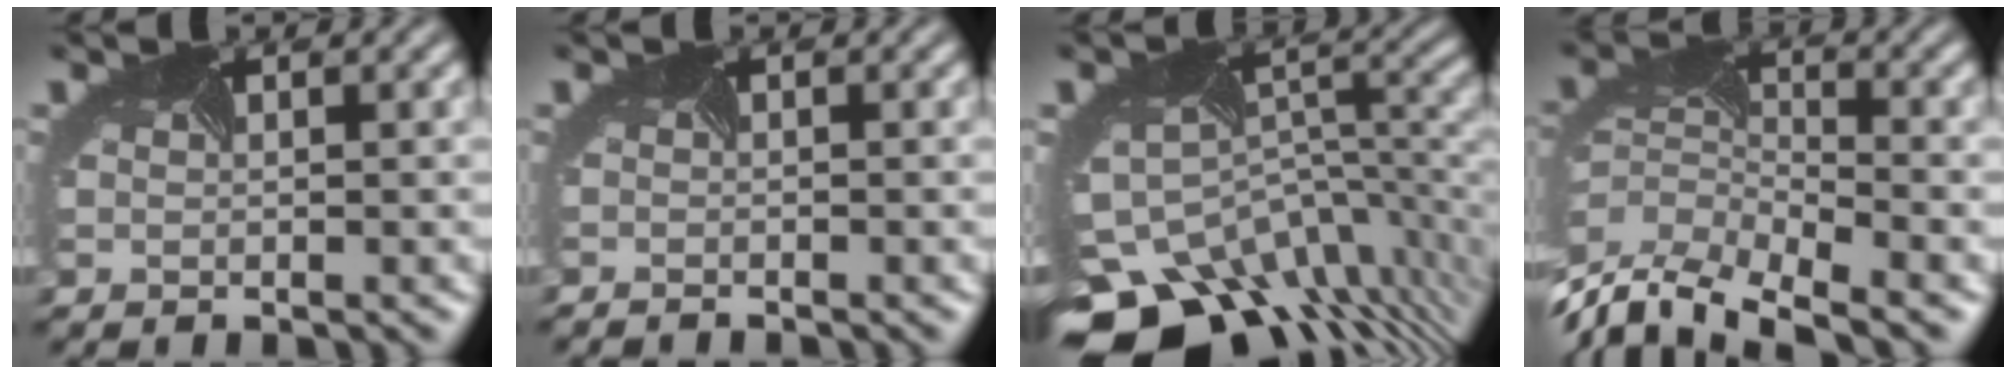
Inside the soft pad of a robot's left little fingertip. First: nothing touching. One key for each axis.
{"total": 1.7, "fx": -1.7, "fy": -0.2, "fz": -0.1, "tx": -0.002, "ty": -0.011, "tz": -0.026}
{"total": 11.6, "fx": -7.5, "fy": 6.8, "fz": 5.7, "tx": -0.134, "ty": -0.030, "tz": -0.102}
{"total": 8.0, "fx": -5.4, "fy": 3.9, "fz": 4.4, "tx": -0.107, "ty": -0.018, "tz": -0.093}